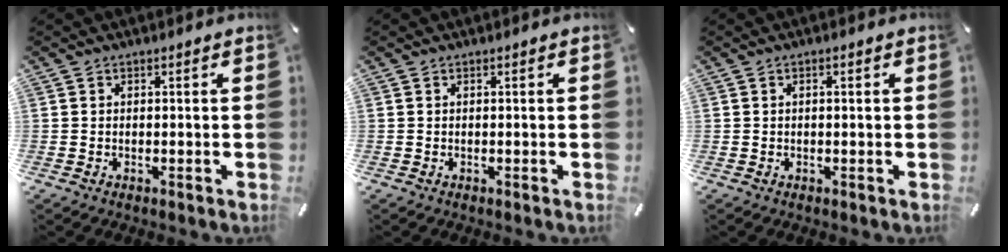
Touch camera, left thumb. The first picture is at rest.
{"total": 0.0}
{"total": 0.9, "force": [0.0, 0.3, 0.8], "torque": [-0.016, 0.002, 0.000]}